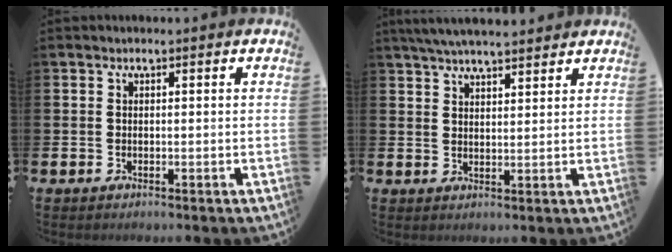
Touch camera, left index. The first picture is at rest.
{"total": 5.1, "force": [4.8, 0.7, 1.4], "torque": [-0.036, -0.014, 0.089]}